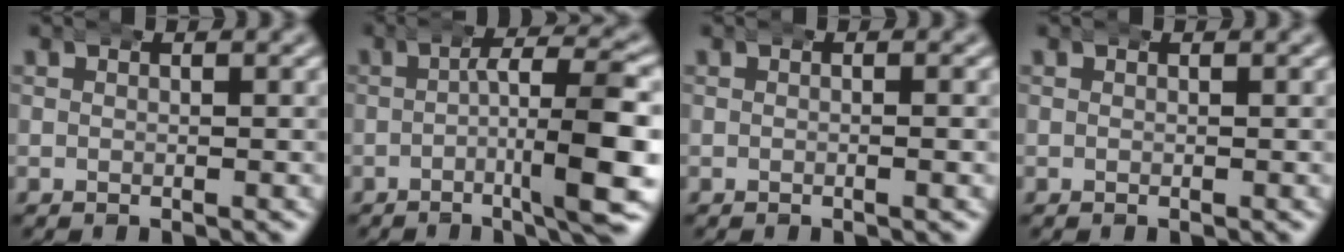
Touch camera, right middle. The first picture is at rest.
{"total": 7.0, "force": [-1.5, 1.3, 6.7], "torque": [-0.097, 0.001, -0.027]}
{"total": 0.6, "force": [0.0, 0.1, 0.6], "torque": [-0.009, 0.004, -0.003]}
{"total": 0.0}